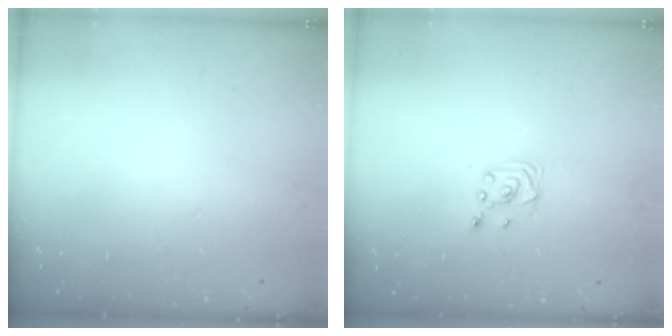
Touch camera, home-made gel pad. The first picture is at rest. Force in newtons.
{"total": 2.9, "press": 2.9, "slide": 0.4}